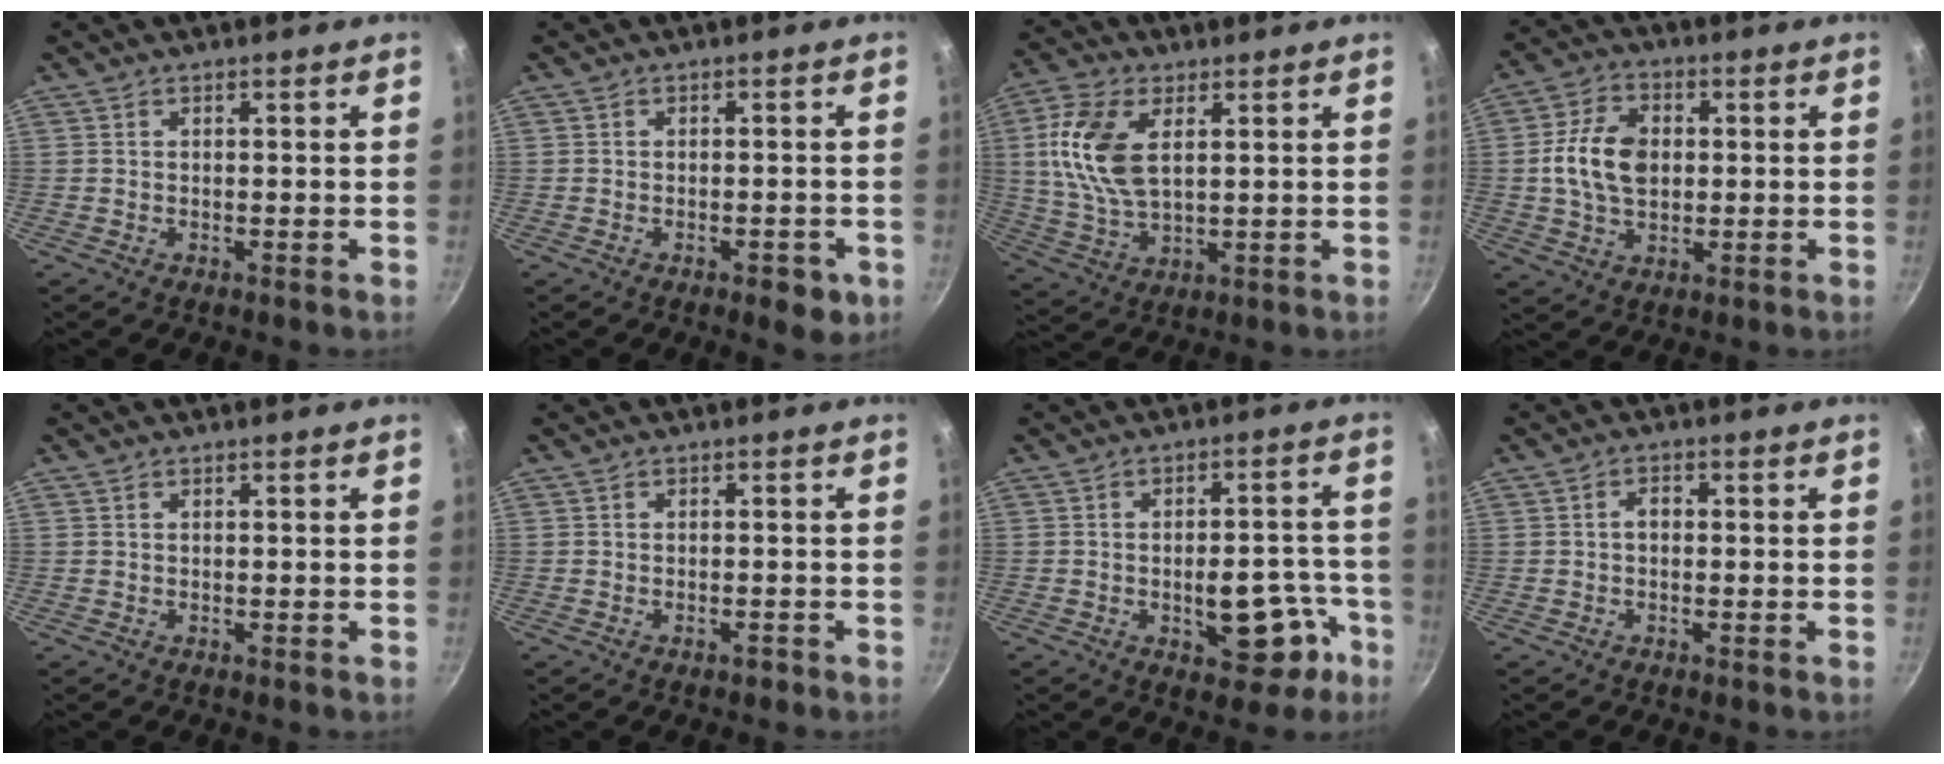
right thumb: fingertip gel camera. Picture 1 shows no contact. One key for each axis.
{"total": 4.8, "fx": -2.1, "fy": 2.3, "fz": 3.6, "tx": -0.029, "ty": 0.014, "tz": -0.020}
{"total": 13.1, "fx": 3.1, "fy": 7.2, "fz": 10.5, "tx": -0.208, "ty": -0.005, "tz": 0.060}
{"total": 10.6, "fx": 0.6, "fy": 7.2, "fz": 7.8, "tx": -0.132, "ty": 0.012, "tz": 0.002}
{"total": 0.0}
{"total": 1.1, "fx": -0.7, "fy": 0.6, "fz": 0.6, "tx": -0.005, "ty": 0.009, "tz": -0.008}
{"total": 12.5, "fx": -4.8, "fy": 6.6, "fz": 9.5, "tx": -0.066, "ty": 0.040, "tz": -0.058}
{"total": 1.8, "fx": -0.1, "fy": 1.3, "fz": 1.3, "tx": -0.016, "ty": 0.009, "tz": -0.004}